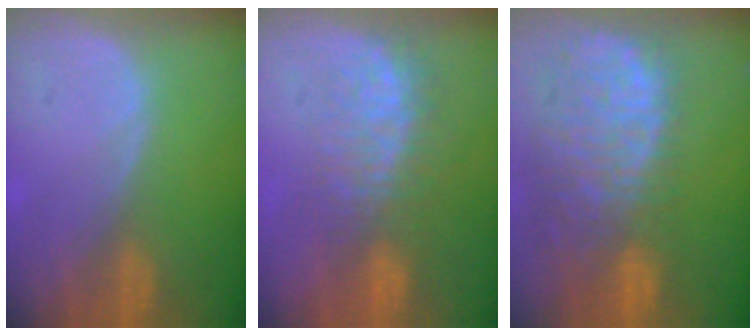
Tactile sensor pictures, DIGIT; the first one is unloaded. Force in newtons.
{"total": 7.6, "press": 7.3, "slide": 1.9}
{"total": 13.6, "press": 11.0, "slide": 7.9}